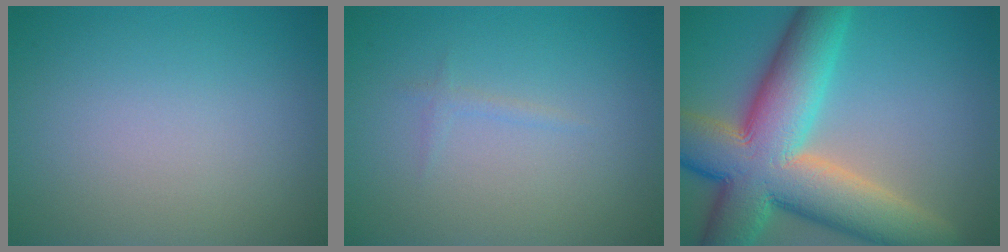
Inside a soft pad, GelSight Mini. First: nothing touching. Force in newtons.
{"total": 0.7, "press": 0.7, "slide": 0.1}
{"total": 13.8, "press": 13.8, "slide": 0.9}